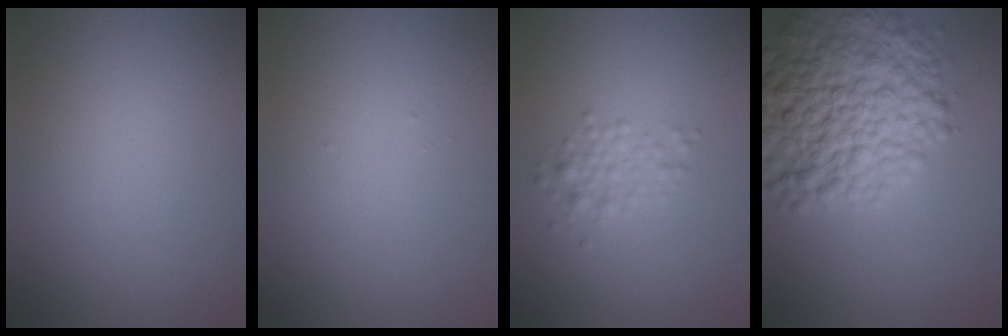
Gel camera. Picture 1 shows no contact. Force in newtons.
{"total": 0.0}
{"total": 1.9, "press": 1.9, "slide": 0.1}
{"total": 9.6, "press": 9.6, "slide": 0.3}